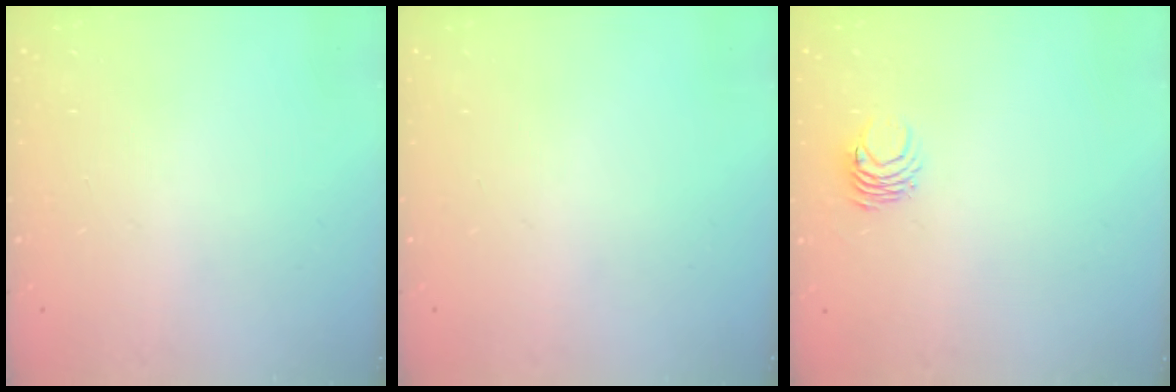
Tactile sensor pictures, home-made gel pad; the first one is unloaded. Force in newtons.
{"total": 0.0}
{"total": 4.2, "press": 4.2, "slide": 0.4}